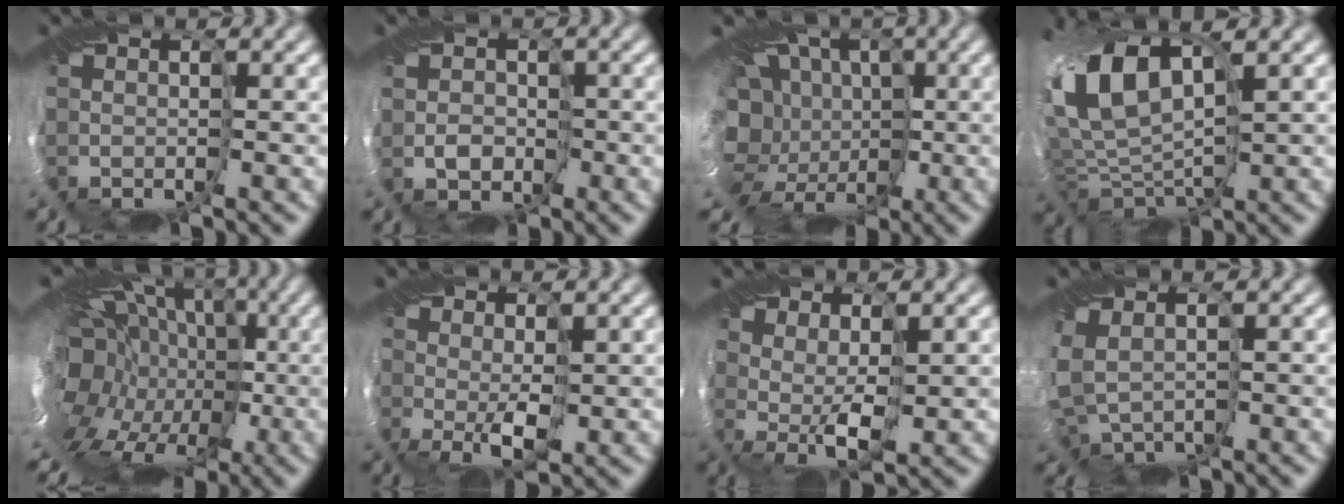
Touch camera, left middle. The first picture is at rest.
{"total": 2.4, "force": [-1.1, 1.9, 1.0], "torque": [0.007, 0.006, -0.022]}
{"total": 10.8, "force": [-0.5, 9.2, 5.7], "torque": [-0.085, -0.003, -0.032]}
{"total": 9.9, "force": [2.5, 5.0, 8.2], "torque": [-0.183, 0.009, 0.043]}
{"total": 17.9, "force": [-3.5, 14.1, 10.5], "torque": [-0.134, -0.016, -0.088]}
{"total": 1.0, "force": [0.7, -0.7, 0.2], "torque": [-0.005, 0.001, 0.016]}
{"total": 1.8, "force": [1.0, -0.3, 1.4], "torque": [-0.034, -0.001, 0.021]}
{"total": 2.9, "force": [-1.2, 1.4, 2.2], "torque": [-0.047, -0.006, -0.030]}